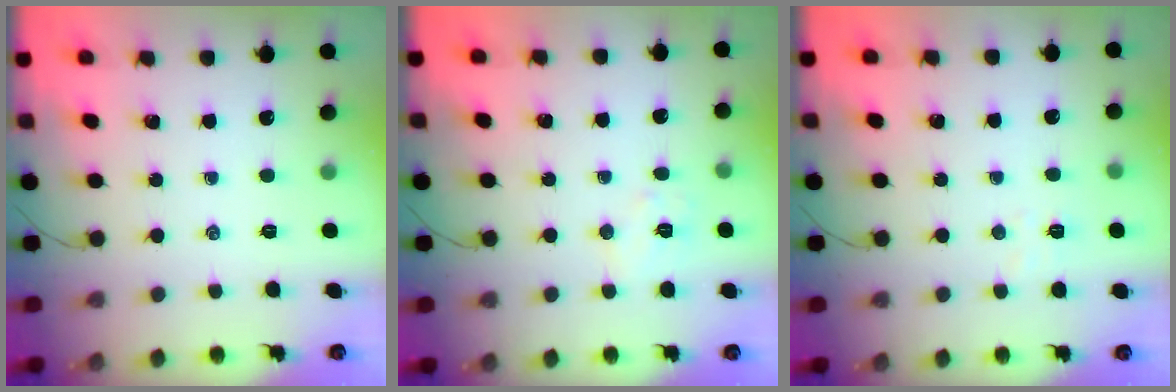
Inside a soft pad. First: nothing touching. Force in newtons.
{"total": 6.1, "press": 6.1, "slide": 0.8}
{"total": 3.9, "press": 3.8, "slide": 1.0}